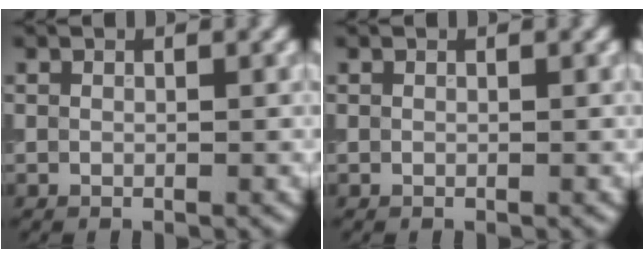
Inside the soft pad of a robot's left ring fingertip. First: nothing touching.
{"total": 0.0}